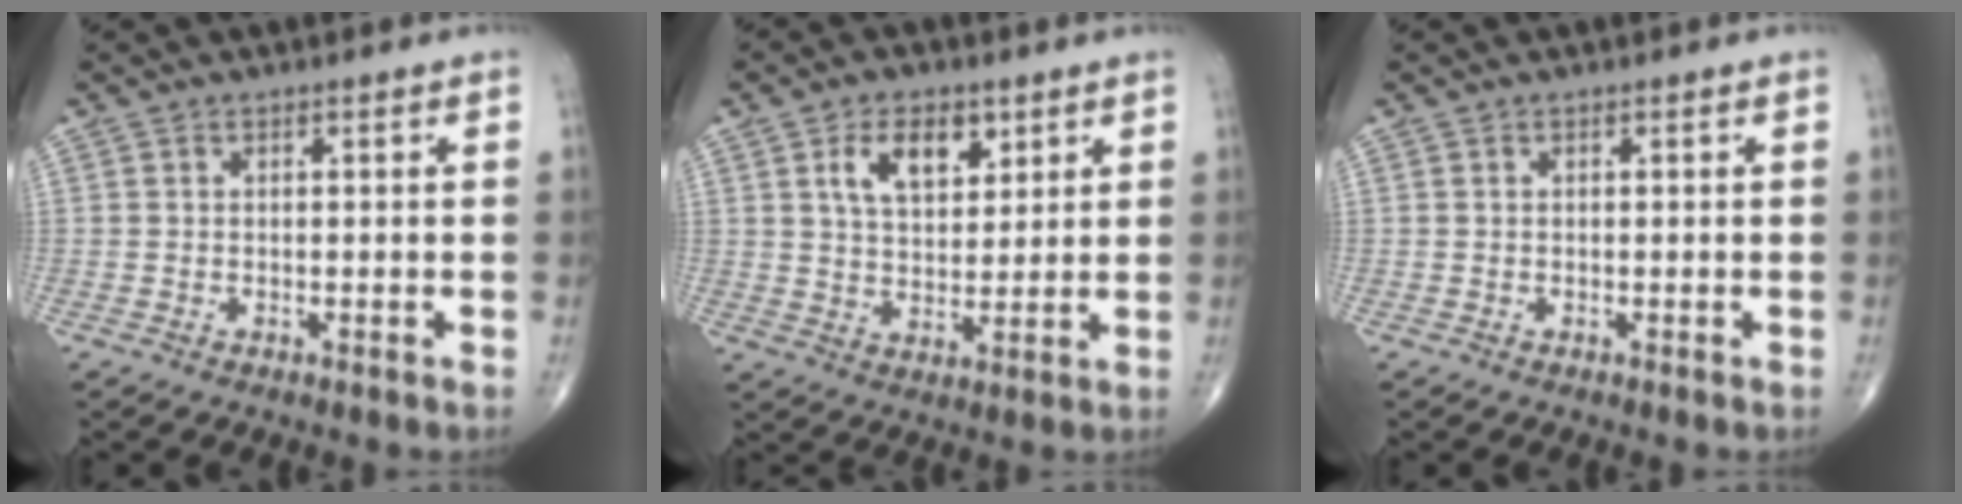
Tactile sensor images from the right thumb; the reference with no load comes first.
{"total": 8.5, "force": [3.9, 4.9, 5.8], "torque": [-0.076, -0.018, 0.069]}
{"total": 0.0}